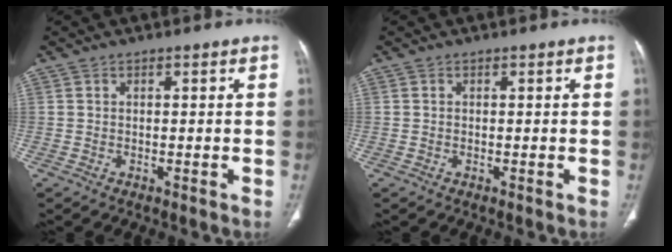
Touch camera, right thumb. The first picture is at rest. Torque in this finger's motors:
{"motor_torque": [0.18, 0.09, -0.24, 0.15, 0.03]}